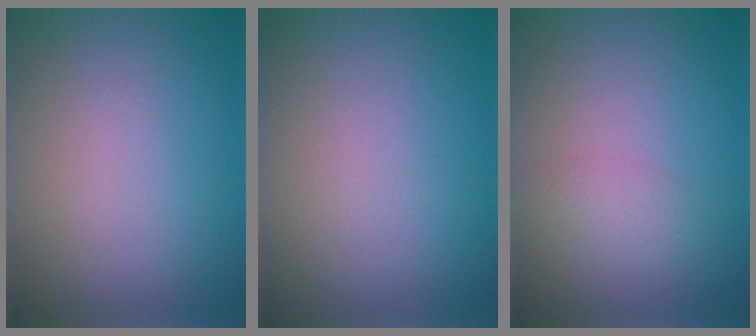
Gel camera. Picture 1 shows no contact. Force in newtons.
{"total": 0.0}
{"total": 1.6, "press": 1.6, "slide": 0.1}